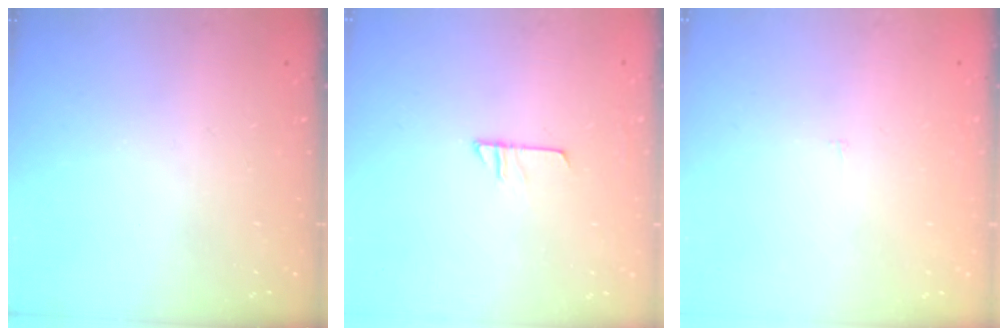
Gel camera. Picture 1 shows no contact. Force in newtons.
{"total": 6.4, "press": 6.4, "slide": 0.3}
{"total": 1.8, "press": 1.8, "slide": 0.1}